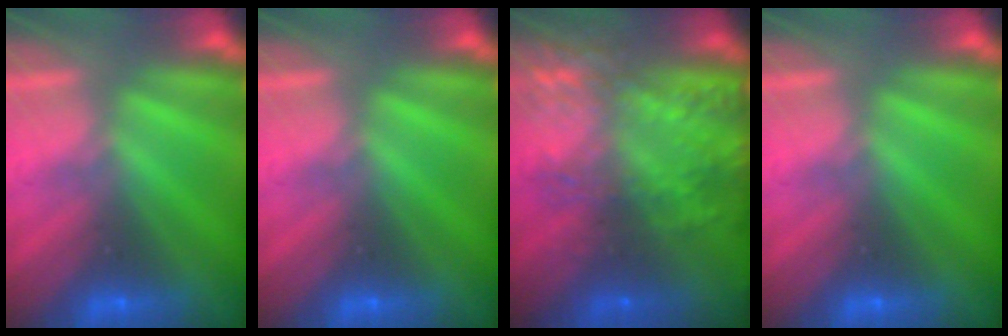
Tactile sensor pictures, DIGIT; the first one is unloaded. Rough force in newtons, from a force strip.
{"total": 0.0}
{"total": 6.6}
{"total": 0.0}